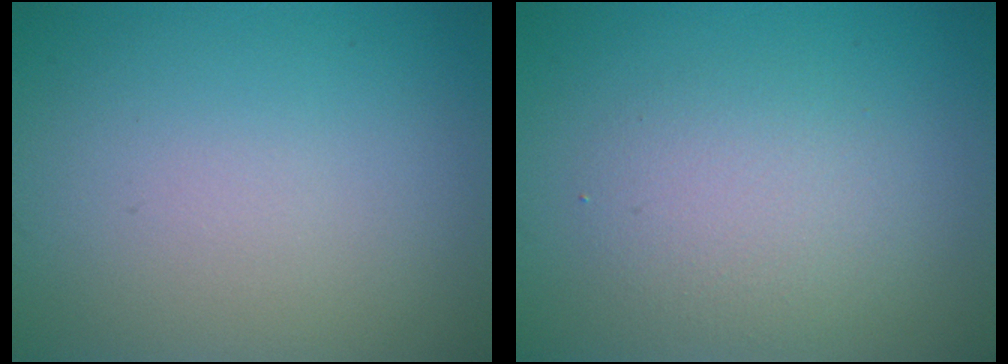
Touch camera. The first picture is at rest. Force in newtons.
{"total": 3.0, "press": 3.0, "slide": 0.2}